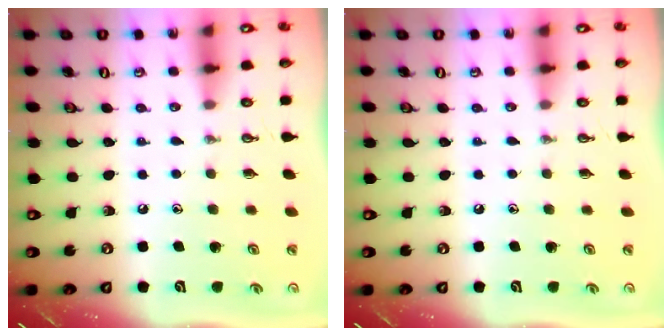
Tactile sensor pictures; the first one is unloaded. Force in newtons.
{"total": 0.0}